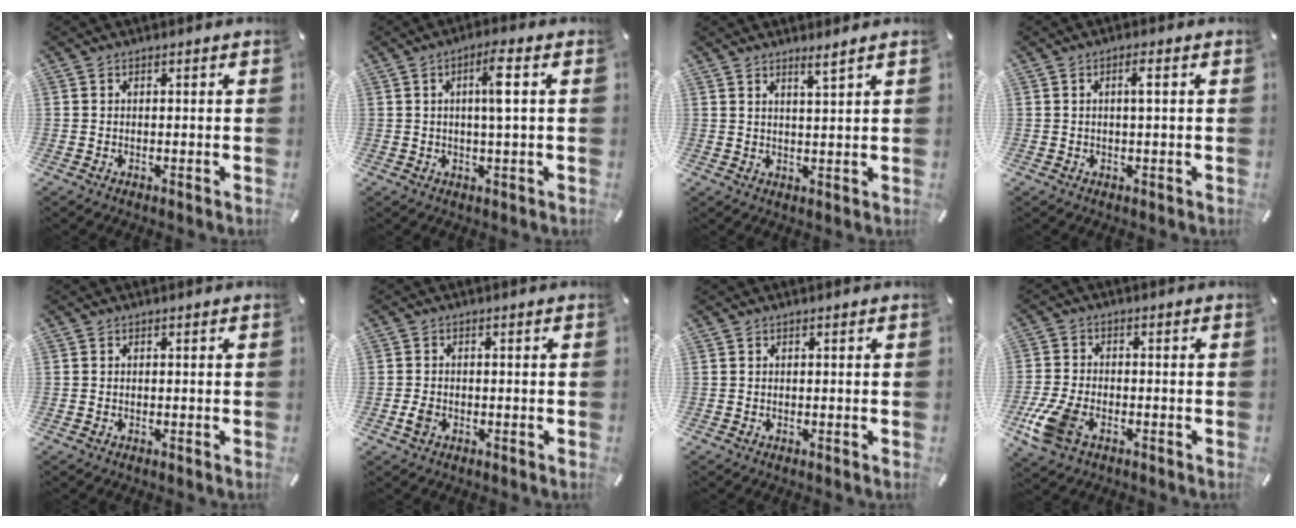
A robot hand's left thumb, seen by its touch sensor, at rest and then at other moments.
{"total": 6.1, "force": [1.1, 0.8, 6.0], "torque": [-0.108, -0.001, 0.013]}
{"total": 2.9, "force": [2.4, -0.6, 1.4], "torque": [-0.030, -0.012, 0.044]}
{"total": 2.4, "force": [0.4, 0.3, 2.3], "torque": [-0.047, 0.003, 0.005]}
{"total": 0.0}
{"total": 2.3, "force": [-0.8, 1.6, 1.4], "torque": [-0.031, 0.000, -0.016]}
{"total": 0.0}
{"total": 8.9, "force": [-3.9, 5.2, 6.1], "torque": [-0.144, 0.002, -0.072]}